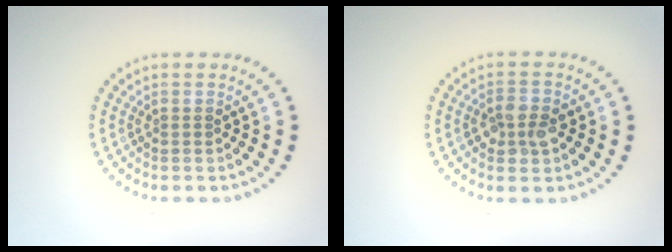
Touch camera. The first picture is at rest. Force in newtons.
{"total": 2.5, "press": 2.5, "slide": 0.5}